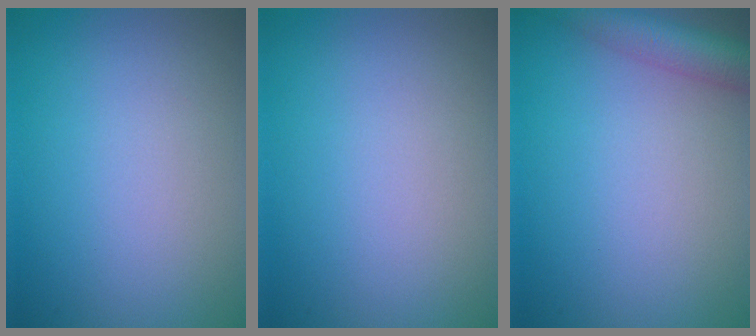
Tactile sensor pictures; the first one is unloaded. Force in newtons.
{"total": 0.0}
{"total": 4.4, "press": 4.4, "slide": 0.3}